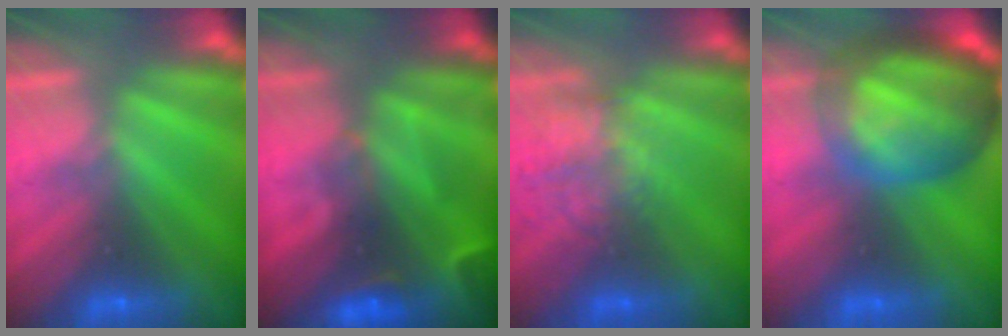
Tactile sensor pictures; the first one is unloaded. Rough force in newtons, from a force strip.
{"total": 7.0}
{"total": 2.1}
{"total": 7.2}